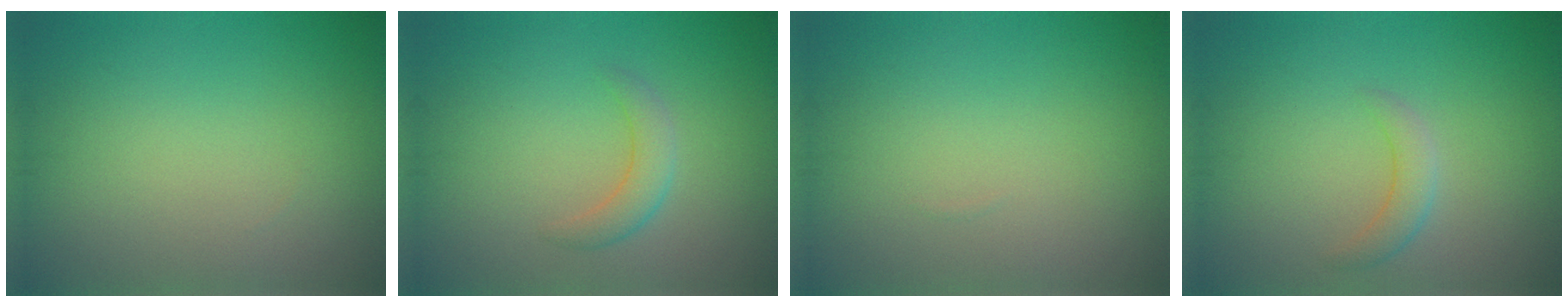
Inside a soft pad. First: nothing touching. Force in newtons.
{"total": 2.2, "press": 2.2, "slide": 0.2}
{"total": 0.0}
{"total": 1.8, "press": 1.8, "slide": 0.2}